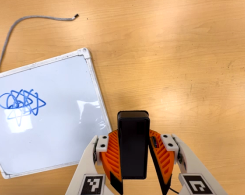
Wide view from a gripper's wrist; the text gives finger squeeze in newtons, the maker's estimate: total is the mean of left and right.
{"total": 6.1, "left": 5.3, "right": 7.0}